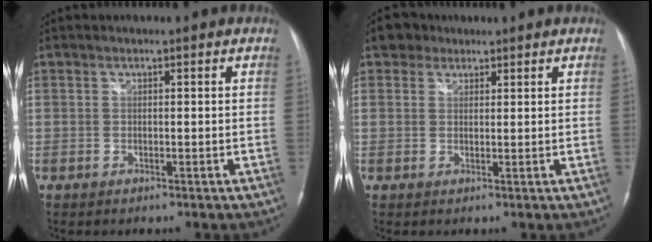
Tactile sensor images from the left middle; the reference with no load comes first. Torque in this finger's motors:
{"motor_torque": [0.17, -0.14, -0.09, 0.01]}